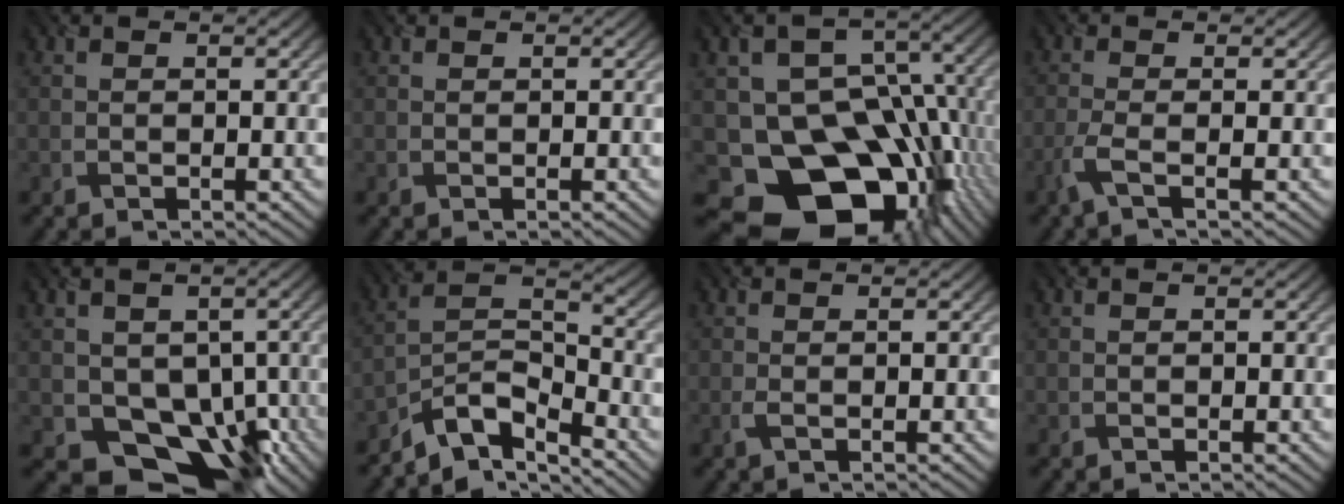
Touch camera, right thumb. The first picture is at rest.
{"total": 0.0}
{"total": 18.6, "force": [-6.5, 13.9, 10.5], "torque": [-0.152, -0.023, -0.091]}
{"total": 2.8, "force": [-1.3, 0.3, 2.4], "torque": [-0.052, 0.003, -0.042]}
{"total": 10.5, "force": [-2.3, 7.8, 6.6], "torque": [-0.098, -0.033, -0.029]}
{"total": 8.1, "force": [-6.4, 2.8, 4.2], "torque": [-0.071, -0.004, -0.135]}
{"total": 0.8, "force": [-0.3, 0.2, 0.8], "torque": [-0.021, 0.000, -0.006]}
{"total": 0.0}